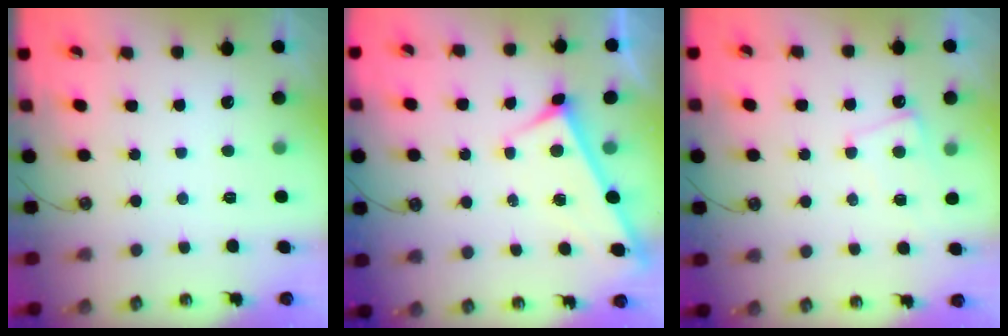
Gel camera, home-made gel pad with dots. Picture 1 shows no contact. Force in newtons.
{"total": 3.8, "press": 3.7, "slide": 0.3}
{"total": 1.6, "press": 1.5, "slide": 0.5}